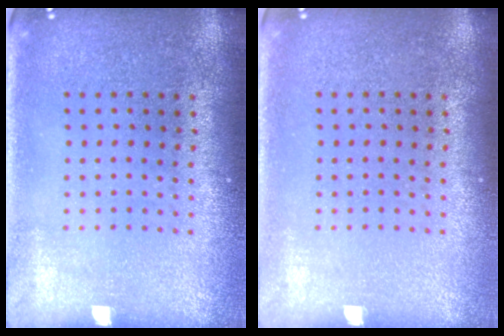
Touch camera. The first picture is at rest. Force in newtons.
{"total": 0.0}